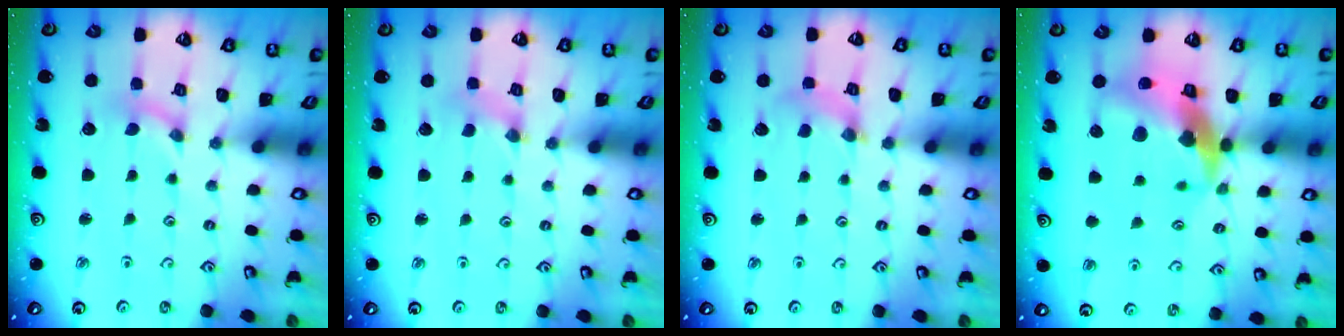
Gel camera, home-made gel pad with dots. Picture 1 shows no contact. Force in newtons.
{"total": 0.0}
{"total": 2.4, "press": 2.3, "slide": 0.4}
{"total": 15.5, "press": 15.3, "slide": 2.1}